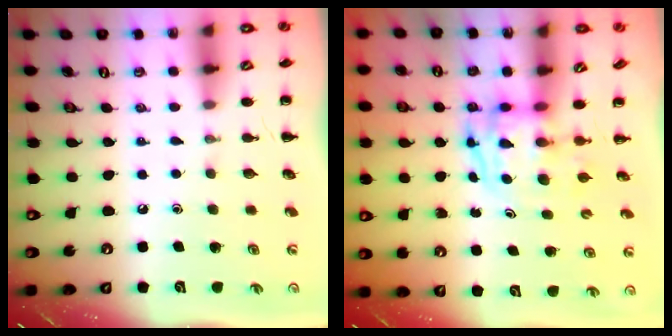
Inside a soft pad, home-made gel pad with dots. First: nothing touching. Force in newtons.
{"total": 3.7, "press": 3.7, "slide": 0.5}